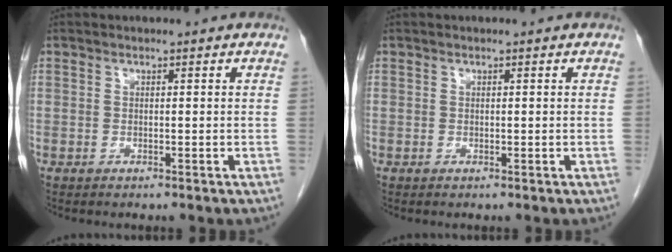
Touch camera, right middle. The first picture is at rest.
{"total": 0.0}